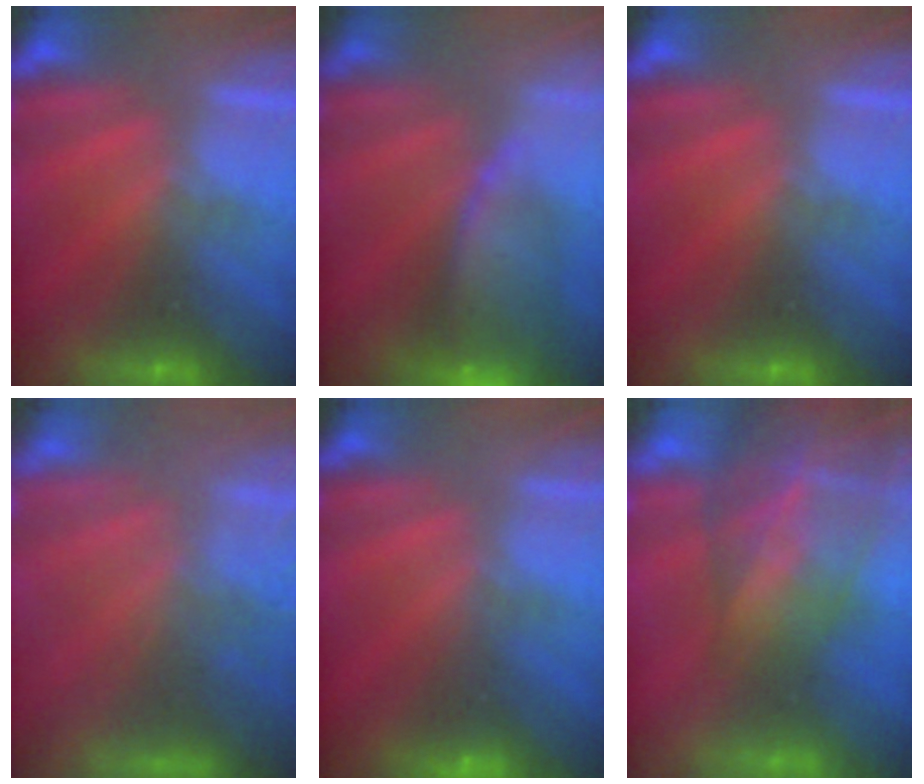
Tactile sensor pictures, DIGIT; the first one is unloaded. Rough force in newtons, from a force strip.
{"total": 8.0}
{"total": 0.0}
{"total": 10.5}
{"total": 3.0}
{"total": 8.8}